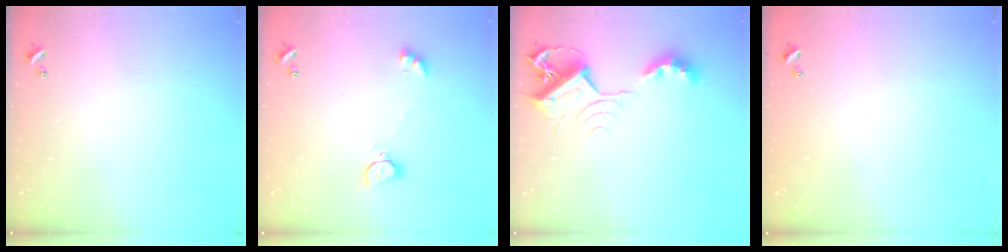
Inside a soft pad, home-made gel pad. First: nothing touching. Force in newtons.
{"total": 2.0, "press": 1.9, "slide": 0.5}
{"total": 8.2, "press": 8.1, "slide": 0.2}
{"total": 2.8, "press": 2.8, "slide": 0.1}